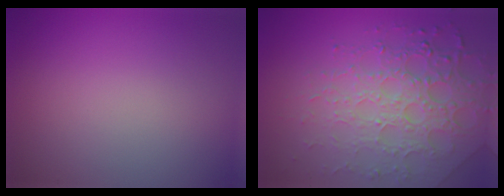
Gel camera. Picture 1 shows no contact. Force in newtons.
{"total": 7.8, "press": 5.4, "slide": 5.6}